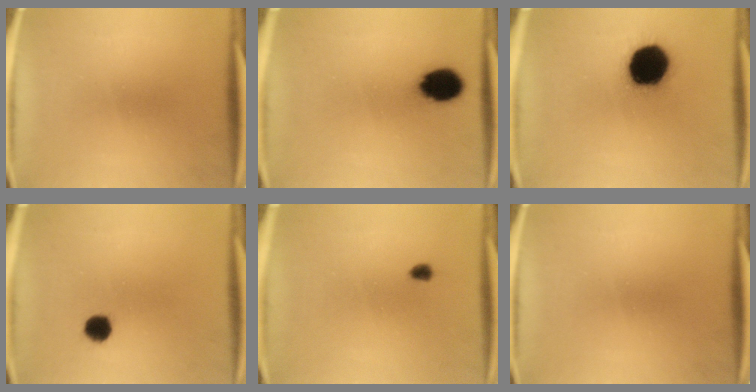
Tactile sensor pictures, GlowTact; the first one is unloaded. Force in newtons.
{"total": 9.4}
{"total": 19.7}
{"total": 4.0}
{"total": 1.7}
{"total": 0.0}